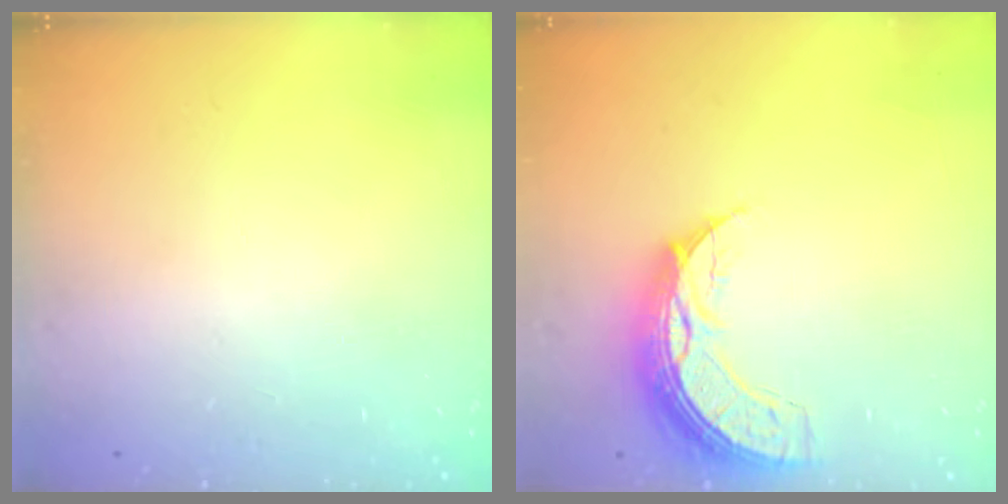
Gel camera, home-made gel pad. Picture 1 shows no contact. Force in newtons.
{"total": 10.5, "press": 10.5, "slide": 0.8}